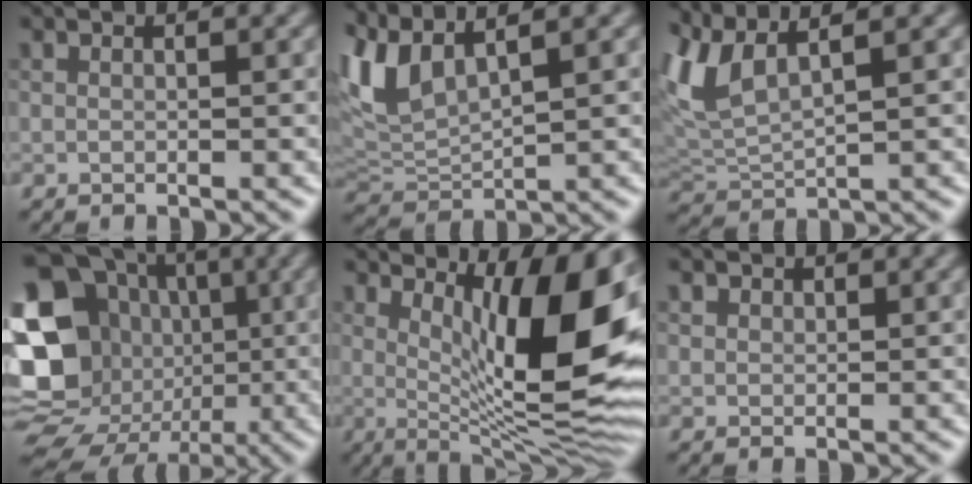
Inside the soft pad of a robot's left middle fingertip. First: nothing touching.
{"total": 4.8, "force": [1.8, 2.0, 3.9], "torque": [-0.115, 0.014, 0.046]}
{"total": 4.8, "force": [2.0, 1.8, 4.0], "torque": [-0.116, 0.016, 0.048]}
{"total": 20.0, "force": [-1.1, 18.2, 8.2], "torque": [-0.191, 0.021, -0.052]}
{"total": 12.4, "force": [2.5, 3.7, 11.6], "torque": [-0.148, -0.008, 0.047]}
{"total": 1.2, "force": [0.8, 0.9, 0.1], "torque": [-0.017, -0.004, 0.032]}